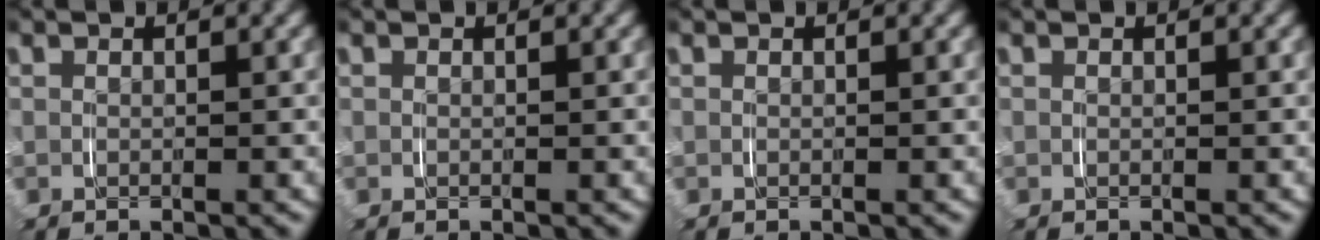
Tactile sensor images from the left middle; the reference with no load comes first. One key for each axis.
{"total": 0.0}
{"total": 0.0}
{"total": 0.0}